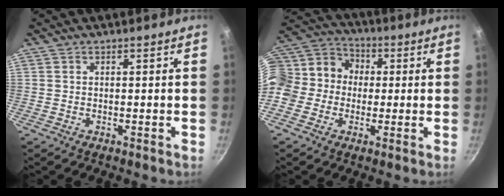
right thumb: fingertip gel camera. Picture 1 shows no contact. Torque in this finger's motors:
{"motor_torque": [-0.42, 1.53, 0.84, -0.01, 0.24]}